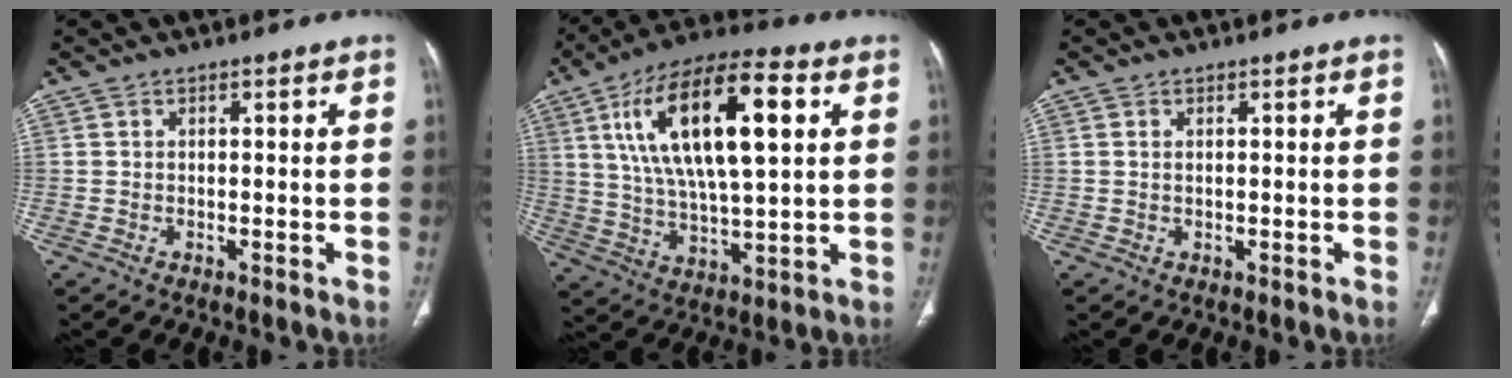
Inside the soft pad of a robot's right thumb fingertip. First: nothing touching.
{"total": 22.1, "force": [6.5, 8.3, 19.4], "torque": [-0.340, 0.001, 0.110]}
{"total": 0.5, "force": [0.2, 0.2, 0.4], "torque": [-0.014, 0.004, 0.006]}